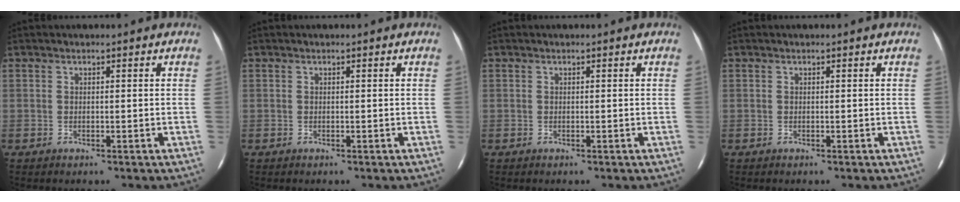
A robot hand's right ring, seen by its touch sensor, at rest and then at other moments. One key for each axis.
{"total": 0.0}
{"total": 0.0}
{"total": 0.0}